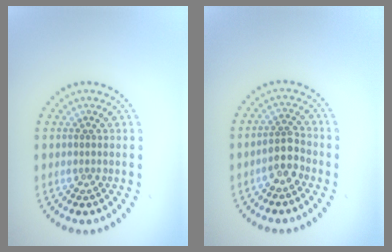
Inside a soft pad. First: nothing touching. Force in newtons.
{"total": 2.4, "press": 2.2, "slide": 1.0}